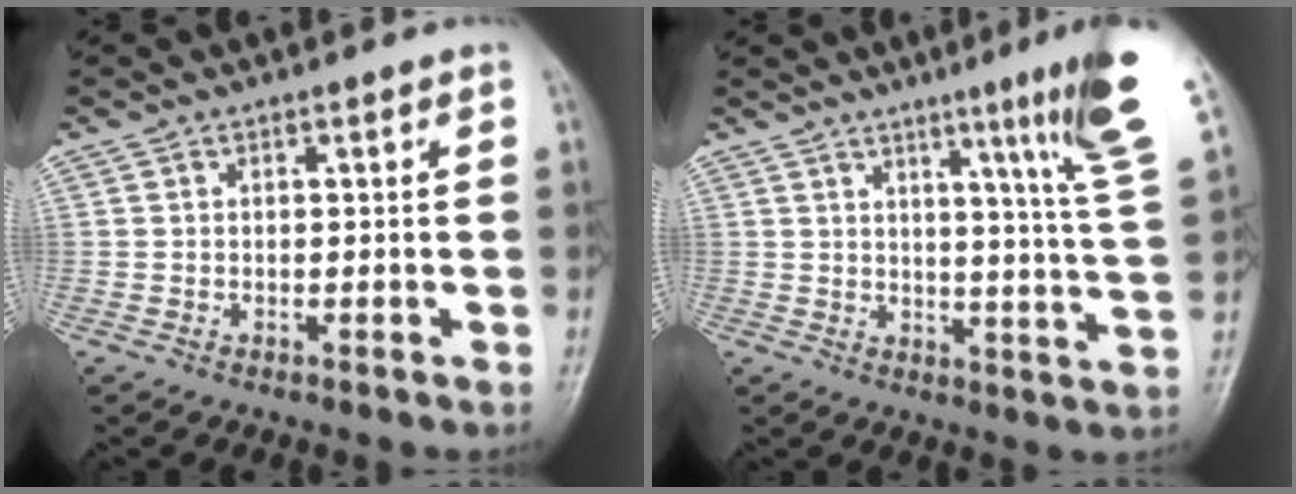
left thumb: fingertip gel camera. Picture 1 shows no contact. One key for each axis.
{"total": 15.0, "fx": 8.7, "fy": -0.6, "fz": 12.2, "tx": -0.159, "ty": -0.053, "tz": 0.103}